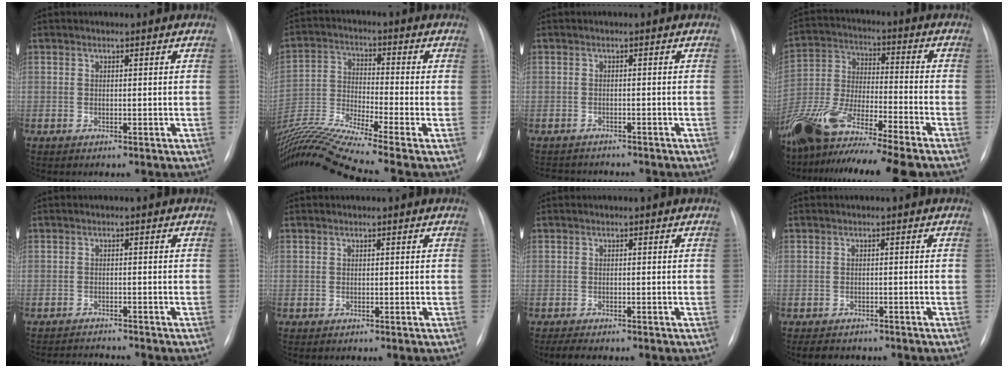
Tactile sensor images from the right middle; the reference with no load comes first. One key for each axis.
{"total": 15.8, "fx": -13.5, "fy": -2.8, "fz": 7.7, "tx": -0.153, "ty": -0.016, "tz": -0.242}
{"total": 5.6, "fx": -5.3, "fy": 1.7, "fz": 1.0, "tx": -0.010, "ty": -0.001, "tz": -0.072}
{"total": 20.7, "fx": -16.6, "fy": 1.0, "fz": 12.4, "tx": -0.271, "ty": -0.039, "tz": -0.301}
{"total": 4.2, "fx": -4.1, "fy": -0.5, "fz": 0.5, "tx": -0.007, "ty": -0.013, "tz": -0.064}
{"total": 0.0}
{"total": 3.0, "fx": -2.4, "fy": 0.8, "fz": 1.5, "tx": -0.027, "ty": -0.008, "tz": -0.030}
{"total": 4.6, "fx": -4.0, "fy": 1.3, "fz": 1.7, "tx": -0.029, "ty": -0.009, "tz": -0.057}